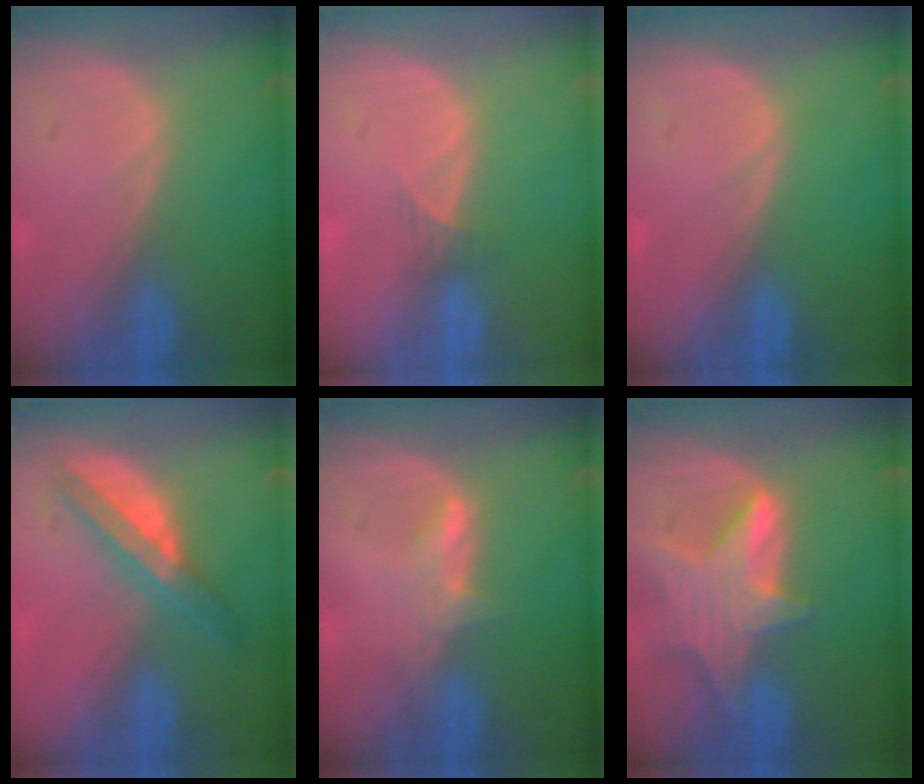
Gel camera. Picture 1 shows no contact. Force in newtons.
{"total": 1.3, "press": 1.0, "slide": 0.8}
{"total": 0.0}
{"total": 5.7, "press": 5.3, "slide": 1.9}
{"total": 2.9, "press": 2.9, "slide": 0.4}
{"total": 8.0, "press": 7.2, "slide": 3.4}